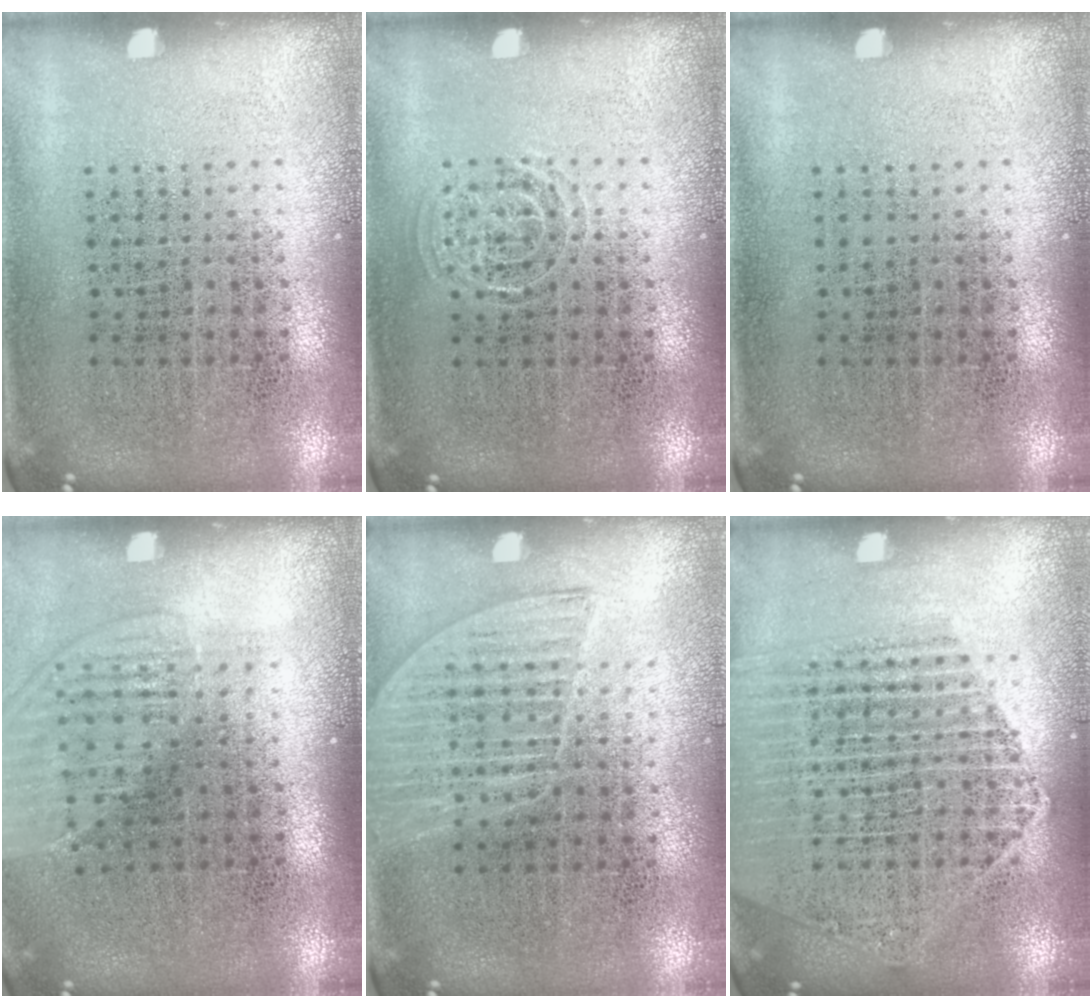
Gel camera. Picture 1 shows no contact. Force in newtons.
{"total": 0.5, "press": 0.5, "slide": 0.1}
{"total": 0.0}
{"total": 1.4, "press": 1.3, "slide": 0.5}
{"total": 1.3, "press": 1.2, "slide": 0.6}
{"total": 1.8, "press": 1.7, "slide": 0.6}